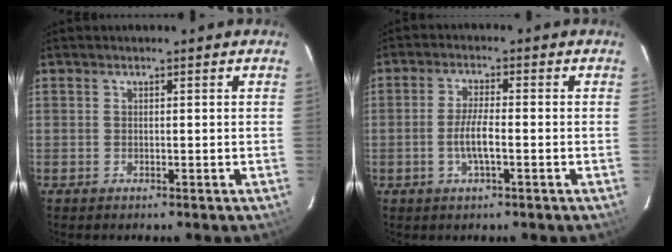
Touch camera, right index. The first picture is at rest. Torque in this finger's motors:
{"motor_torque": [1.15, -0.36, 0.59, 0.14]}